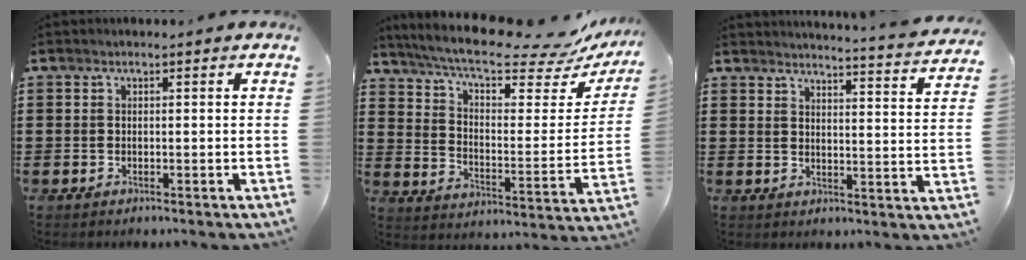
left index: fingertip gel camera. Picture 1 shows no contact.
{"total": 10.9, "force": [9.2, 1.2, 5.7], "torque": [-0.131, -0.060, 0.154]}
{"total": 3.4, "force": [3.3, -0.8, 0.6], "torque": [-0.021, -0.034, 0.050]}